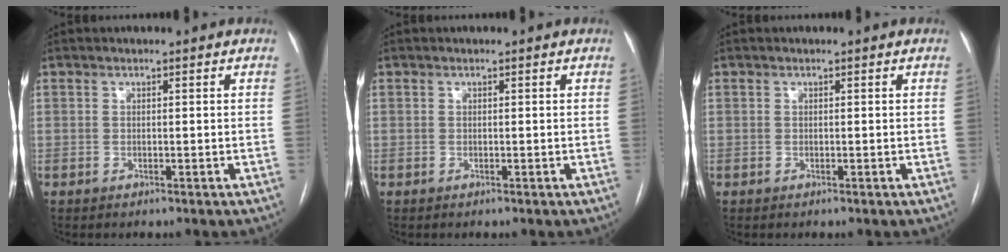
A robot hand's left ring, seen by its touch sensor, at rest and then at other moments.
{"total": 0.0}
{"total": 0.0}